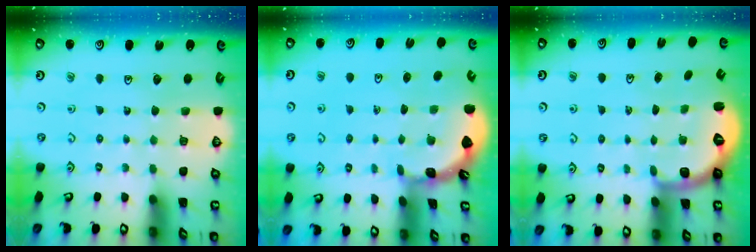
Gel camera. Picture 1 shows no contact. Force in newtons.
{"total": 1.7, "press": 1.7, "slide": 0.1}
{"total": 2.7, "press": 1.6, "slide": 2.1}